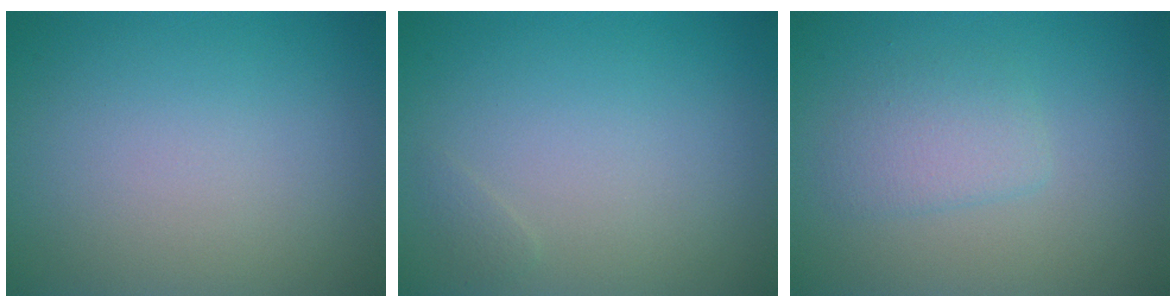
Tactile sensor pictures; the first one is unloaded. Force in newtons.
{"total": 0.5, "press": 0.5, "slide": 0.0}
{"total": 2.1, "press": 2.1, "slide": 0.1}